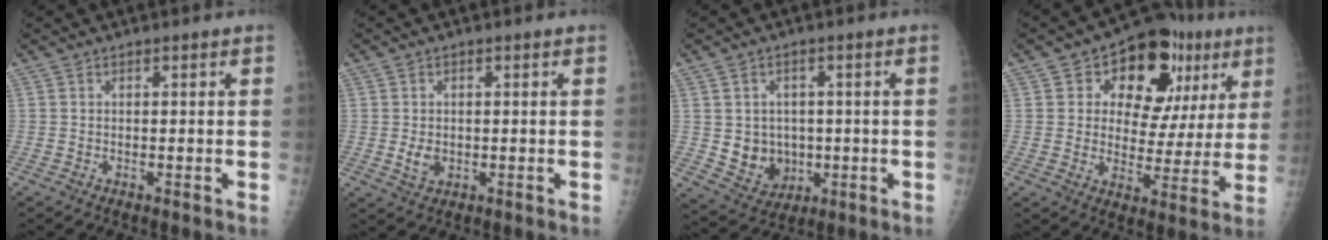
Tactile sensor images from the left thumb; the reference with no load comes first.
{"total": 3.3, "force": [-0.2, 2.5, 2.2], "torque": [-0.032, -0.003, 0.002]}
{"total": 8.4, "force": [-0.3, 7.3, 4.2], "torque": [-0.030, -0.004, 0.015]}
{"total": 18.2, "force": [7.6, 11.4, 11.9], "torque": [-0.101, -0.004, 0.103]}